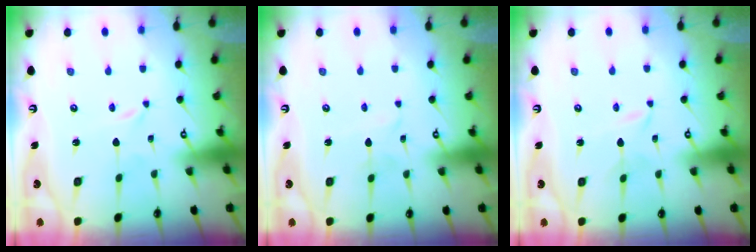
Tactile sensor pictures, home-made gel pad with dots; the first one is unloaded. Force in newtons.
{"total": 2.3, "press": 2.3, "slide": 0.2}
{"total": 1.3, "press": 1.3, "slide": 0.2}